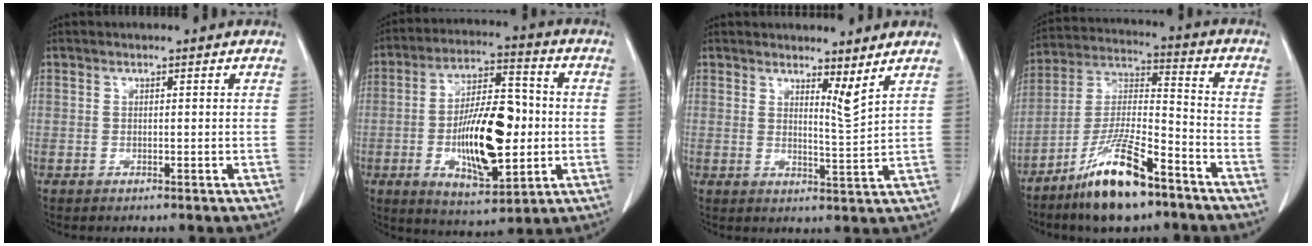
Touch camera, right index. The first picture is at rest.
{"total": 16.0, "force": [-2.0, 5.7, 14.9], "torque": [-0.260, 0.008, -0.028]}
{"total": 3.2, "force": [2.5, -0.3, 2.0], "torque": [-0.035, -0.021, 0.045]}
{"total": 14.4, "force": [-9.6, 2.9, 10.3], "torque": [-0.208, -0.010, -0.175]}